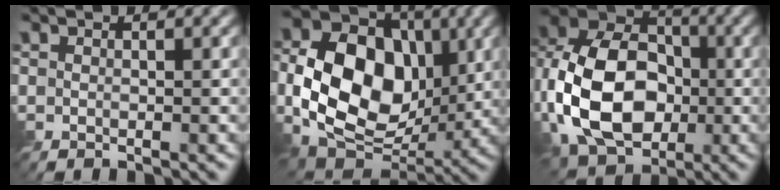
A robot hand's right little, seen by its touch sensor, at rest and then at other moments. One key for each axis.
{"total": 13.2, "fx": -0.6, "fy": 9.8, "fz": 8.9, "tx": -0.165, "ty": -0.010, "tz": -0.016}
{"total": 14.1, "fx": -3.4, "fy": 9.7, "fz": 9.7, "tx": -0.209, "ty": 0.009, "tz": -0.083}